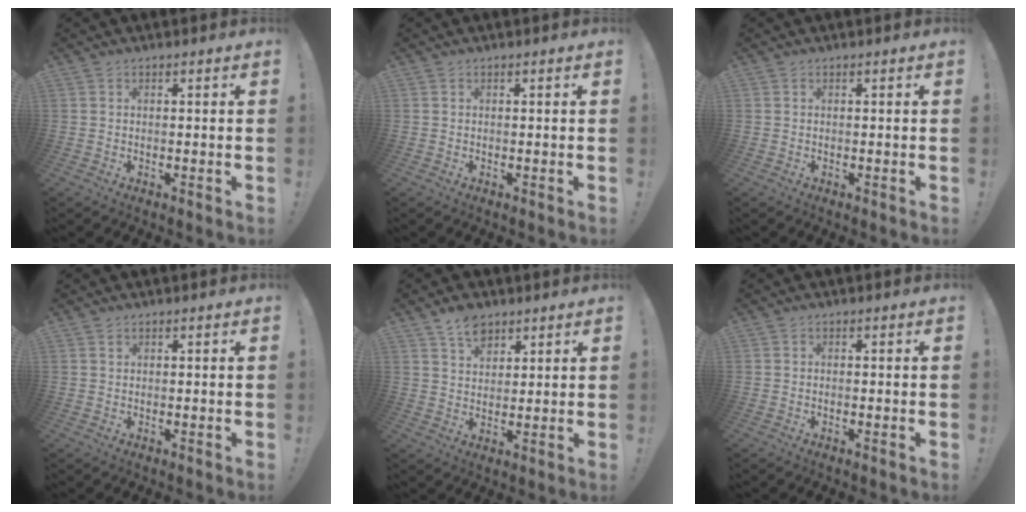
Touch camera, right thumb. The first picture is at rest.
{"total": 0.0}
{"total": 0.0}
{"total": 0.8, "force": [0.5, 0.6, 0.3], "torque": [-0.006, 0.001, 0.011]}
{"total": 6.8, "force": [4.8, 3.9, 2.8], "torque": [-0.048, -0.020, 0.090]}
{"total": 0.7, "force": [-0.5, -0.1, 0.5], "torque": [-0.009, 0.000, -0.009]}